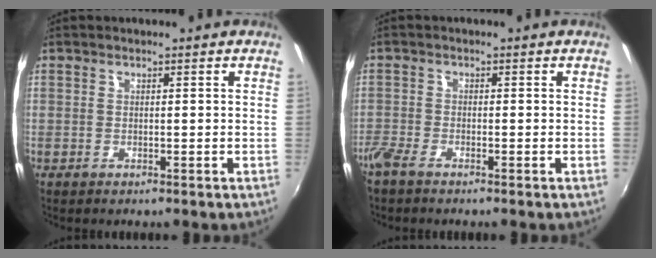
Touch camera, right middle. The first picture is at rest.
{"total": 3.2, "force": [-2.7, 0.6, 1.6], "torque": [-0.045, -0.009, -0.057]}